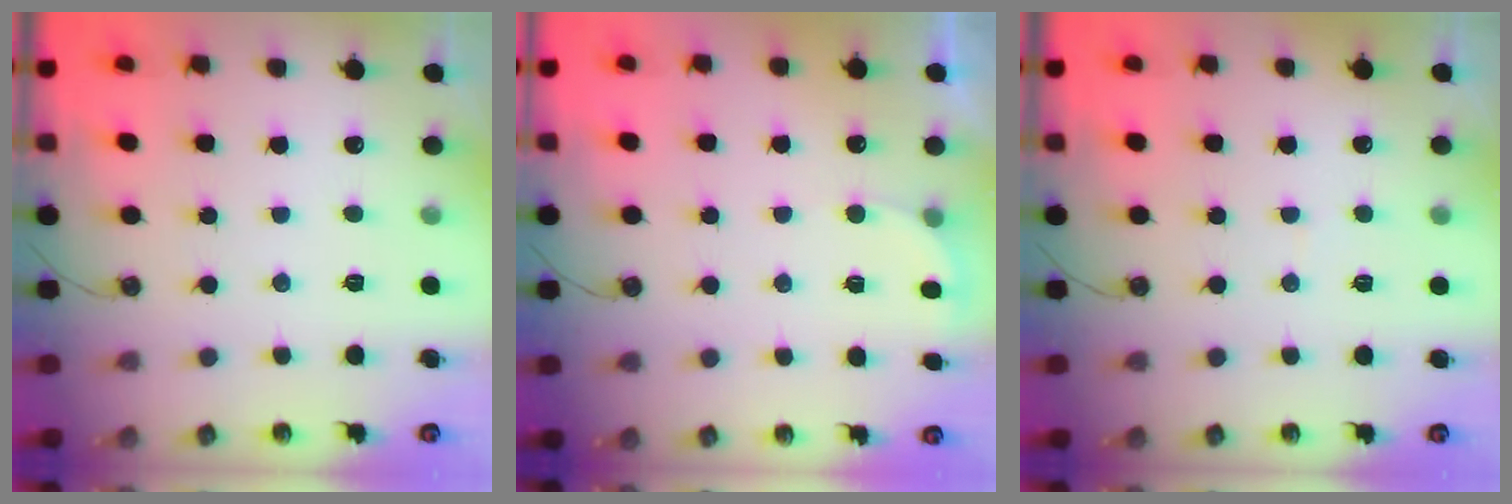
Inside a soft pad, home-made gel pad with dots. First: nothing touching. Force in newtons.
{"total": 3.0, "press": 2.8, "slide": 1.0}
{"total": 2.8, "press": 2.8, "slide": 0.3}